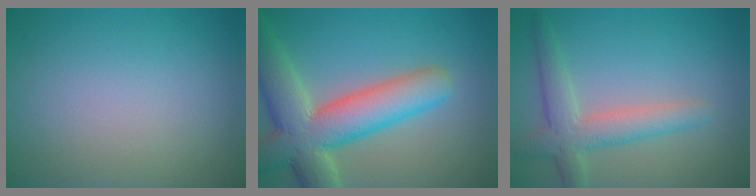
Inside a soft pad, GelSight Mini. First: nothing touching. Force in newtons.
{"total": 9.7, "press": 9.7, "slide": 1.0}
{"total": 4.3, "press": 4.2, "slide": 0.4}